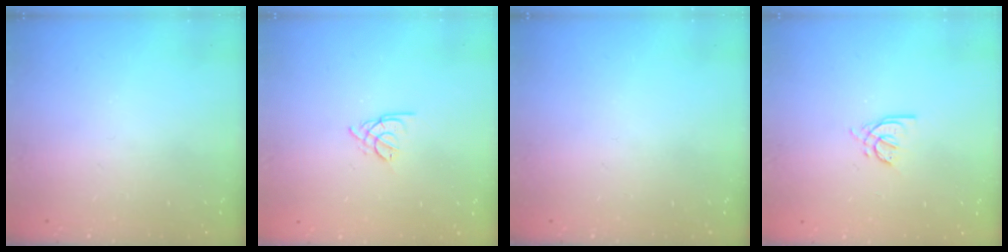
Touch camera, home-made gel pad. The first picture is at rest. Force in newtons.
{"total": 2.7, "press": 2.6, "slide": 0.5}
{"total": 0.0}
{"total": 3.9, "press": 3.9, "slide": 0.7}